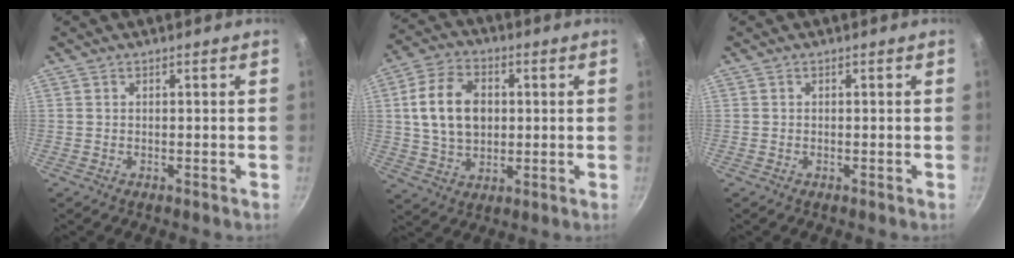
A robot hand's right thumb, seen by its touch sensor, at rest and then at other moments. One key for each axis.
{"total": 12.7, "fx": 1.6, "fy": 9.1, "fz": 8.8, "tx": -0.142, "ty": 0.008, "tz": 0.028}
{"total": 0.0}